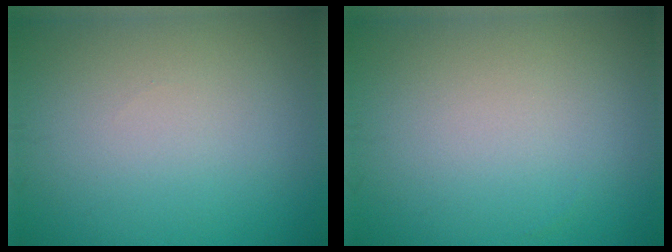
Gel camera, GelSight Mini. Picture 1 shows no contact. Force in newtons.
{"total": 0.0}